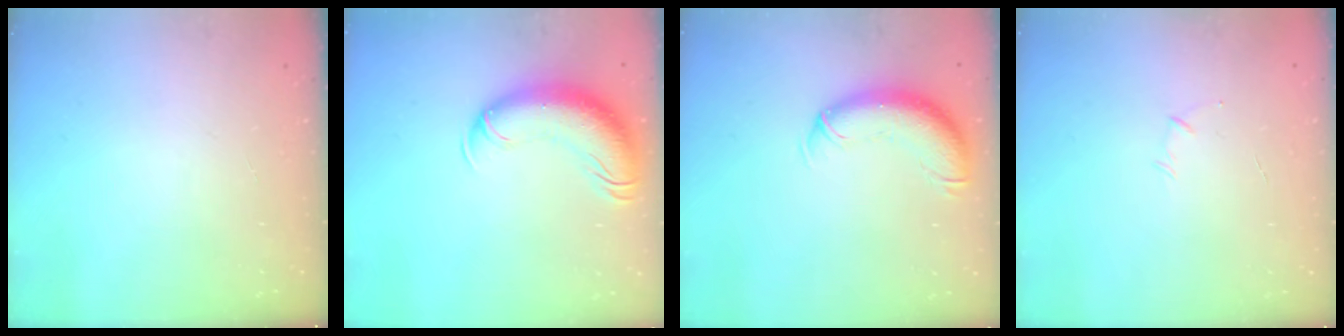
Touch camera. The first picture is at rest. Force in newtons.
{"total": 13.8, "press": 13.4, "slide": 3.2}
{"total": 11.8, "press": 11.5, "slide": 2.6}
{"total": 4.0, "press": 3.9, "slide": 0.9}